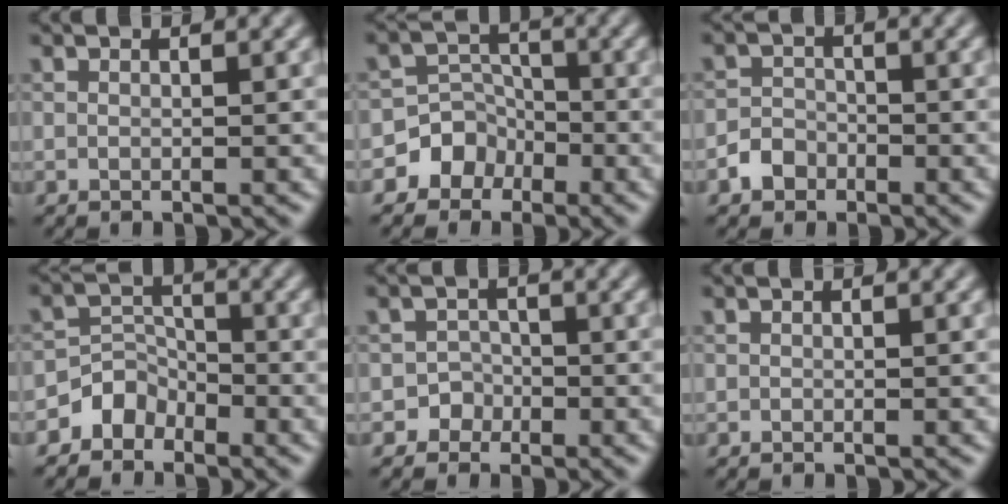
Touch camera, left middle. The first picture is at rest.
{"total": 4.6, "force": [-2.6, 3.8, 0.2], "torque": [0.039, 0.011, -0.065]}
{"total": 2.1, "force": [-1.2, 1.6, 0.5], "torque": [-0.002, 0.008, -0.027]}
{"total": 2.5, "force": [-1.9, 1.7, 0.2], "torque": [0.009, 0.012, -0.038]}
{"total": 2.4, "force": [-1.3, 2.0, -0.2], "torque": [0.039, 0.010, -0.031]}
{"total": 0.0}